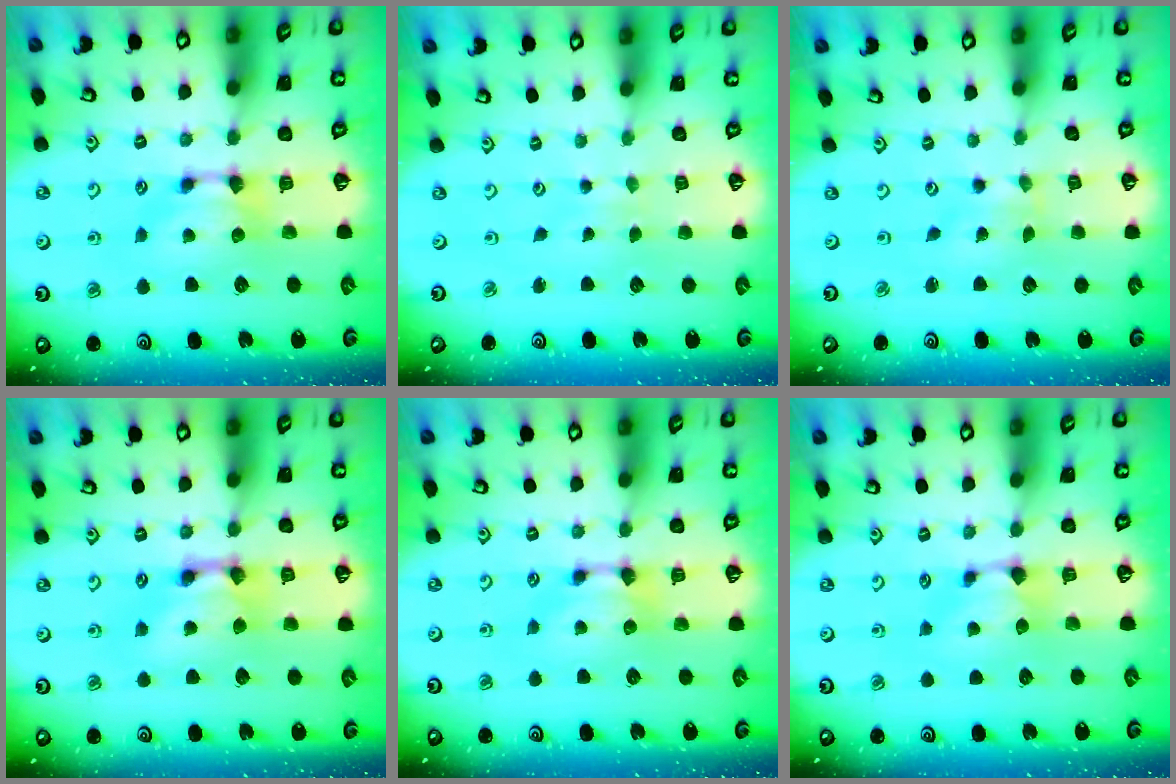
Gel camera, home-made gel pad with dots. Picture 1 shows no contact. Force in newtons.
{"total": 4.9, "press": 4.9, "slide": 0.1}
{"total": 4.1, "press": 4.0, "slide": 0.9}
{"total": 2.7, "press": 2.7, "slide": 0.2}
{"total": 0.0}
{"total": 0.9, "press": 0.6, "slide": 0.6}